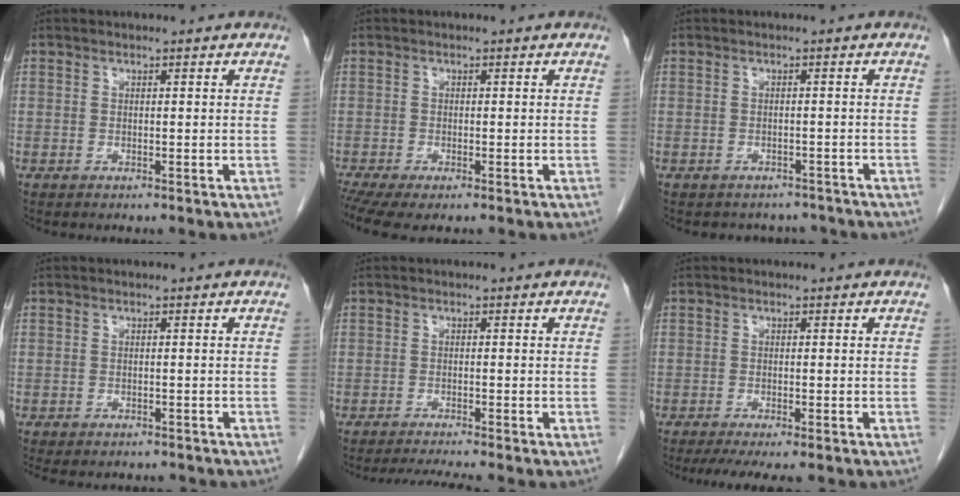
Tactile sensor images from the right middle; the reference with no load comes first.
{"total": 3.8, "force": [-2.7, 0.8, 2.5], "torque": [-0.047, -0.011, -0.048]}
{"total": 4.5, "force": [-4.0, 2.0, 0.0], "torque": [0.001, 0.006, -0.046]}
{"total": 7.3, "force": [-6.5, 2.5, 2.2], "torque": [-0.026, -0.002, -0.077]}
{"total": 3.9, "force": [-3.5, -1.1, 1.5], "torque": [-0.029, -0.016, -0.057]}
{"total": 6.1, "force": [-4.9, 0.8, 3.7], "torque": [-0.051, -0.015, -0.073]}